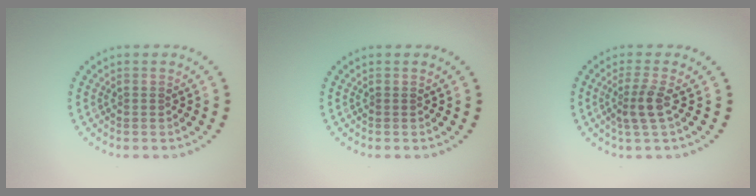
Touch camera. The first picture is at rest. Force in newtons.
{"total": 0.0}
{"total": 2.3, "press": 1.8, "slide": 1.5}